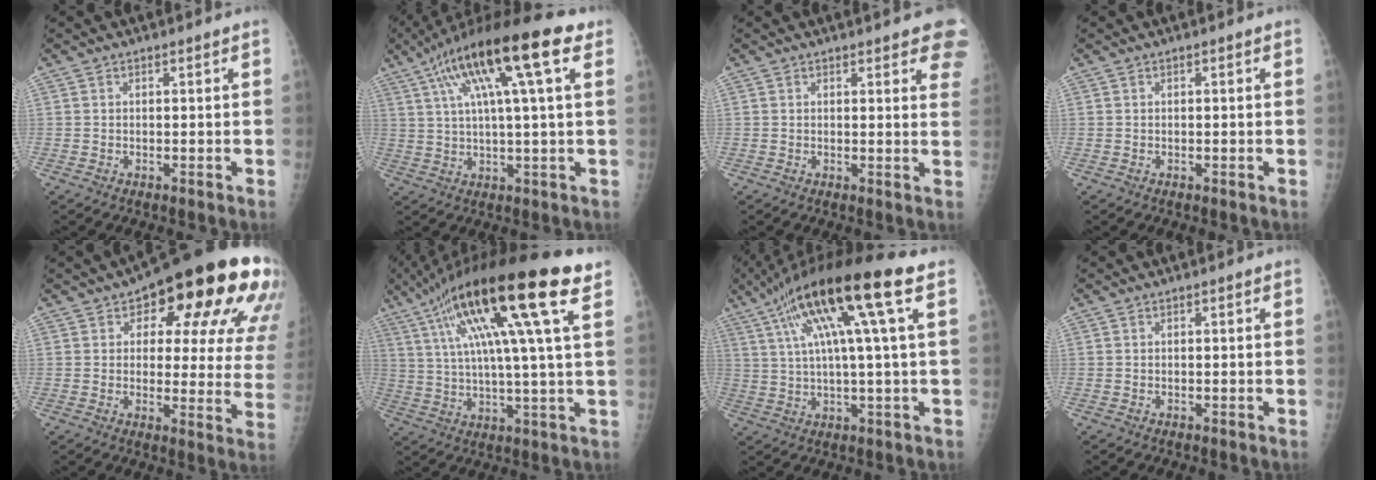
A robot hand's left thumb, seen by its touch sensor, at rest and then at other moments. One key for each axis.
{"total": 18.8, "fx": 7.7, "fy": 3.5, "fz": 16.8, "tx": -0.292, "ty": 0.021, "tz": 0.122}
{"total": 7.8, "fx": 5.4, "fy": 2.4, "fz": 5.1, "tx": -0.029, "ty": -0.016, "tz": 0.050}
{"total": 0.0}
{"total": 24.8, "fx": 11.2, "fy": 10.3, "fz": 19.6, "tx": -0.217, "ty": -0.003, "tz": 0.143}
{"total": 22.6, "fx": 10.5, "fy": 2.2, "fz": 19.9, "tx": -0.355, "ty": 0.005, "tz": 0.171}
{"total": 17.0, "fx": 6.9, "fy": 0.8, "fz": 15.5, "tx": -0.284, "ty": 0.021, "tz": 0.116}
{"total": 0.0}